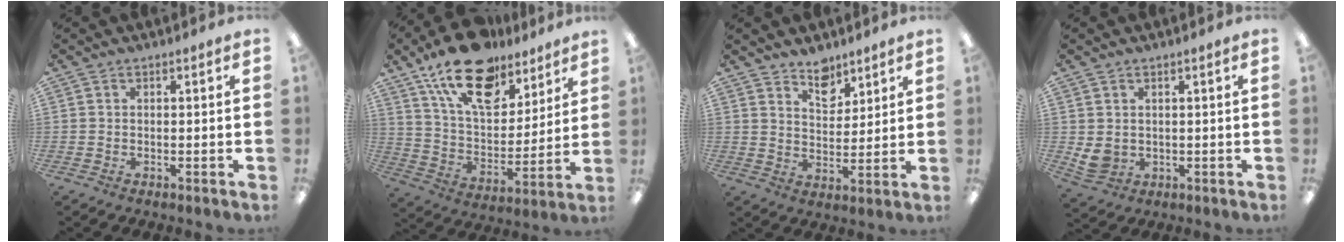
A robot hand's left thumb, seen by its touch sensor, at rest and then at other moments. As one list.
[{"total": 20.2, "force": [13.9, 10.1, 10.7], "torque": [-0.186, -0.075, 0.245]}, {"total": 7.2, "force": [5.8, 3.9, 1.9], "torque": [-0.017, -0.035, 0.104]}, {"total": 3.9, "force": [1.2, 3.3, 1.8], "torque": [-0.050, -0.006, 0.024]}]